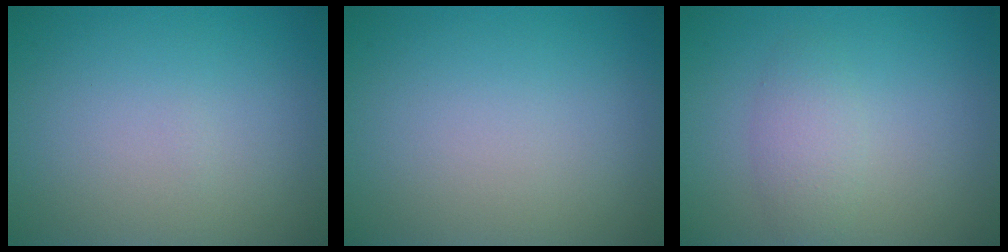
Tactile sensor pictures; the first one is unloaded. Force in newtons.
{"total": 0.0}
{"total": 2.1, "press": 2.1, "slide": 0.1}